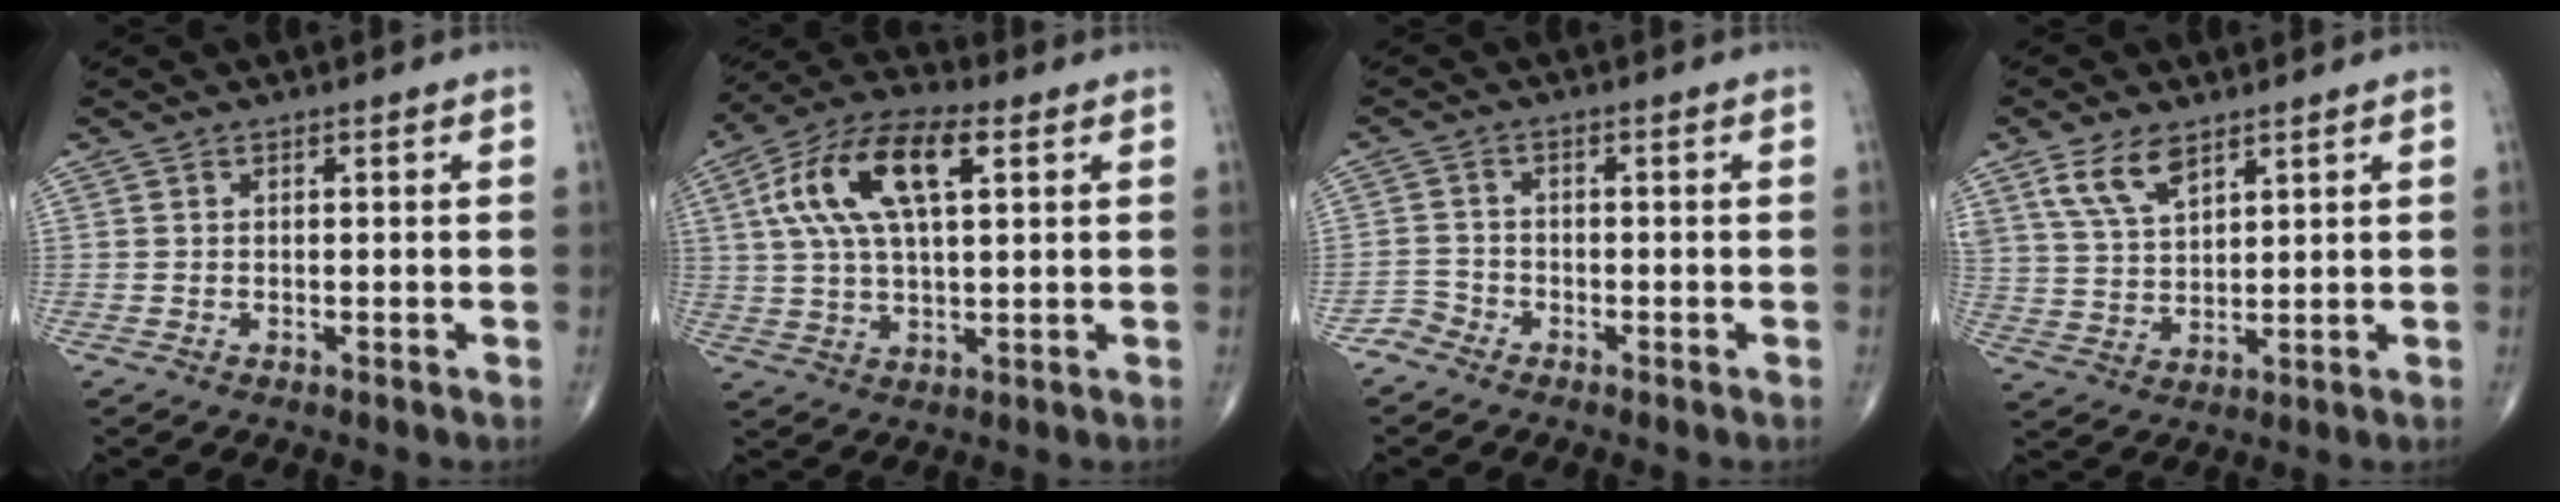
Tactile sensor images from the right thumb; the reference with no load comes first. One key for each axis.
{"total": 15.4, "fx": 4.7, "fy": 6.7, "fz": 13.0, "tx": -0.258, "ty": 0.019, "tz": 0.082}
{"total": 2.3, "fx": -2.0, "fy": 1.2, "fz": -0.2, "tx": 0.007, "ty": 0.001, "tz": -0.046}
{"total": 7.8, "fx": 4.9, "fy": 3.8, "fz": 4.8, "tx": -0.085, "ty": -0.019, "tz": 0.102}